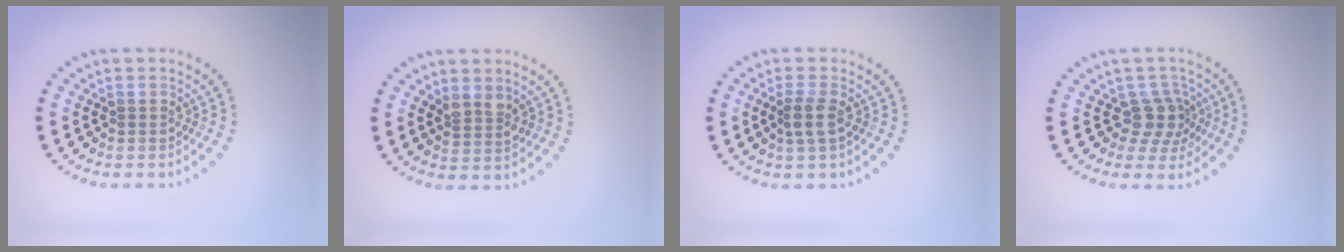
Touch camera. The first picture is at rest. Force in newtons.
{"total": 1.8, "press": 1.5, "slide": 1.0}
{"total": 1.9, "press": 1.6, "slide": 1.0}
{"total": 2.7, "press": 2.1, "slide": 1.7}